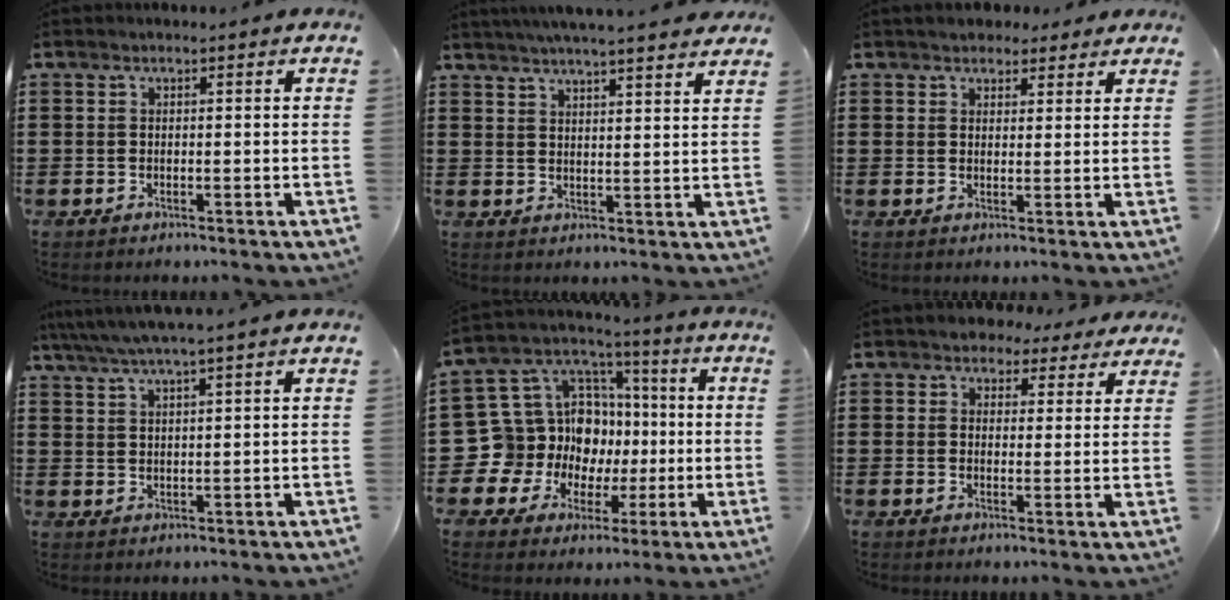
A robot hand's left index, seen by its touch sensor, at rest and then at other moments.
{"total": 4.4, "force": [4.1, -0.5, 1.5], "torque": [-0.042, -0.015, 0.072]}
{"total": 2.7, "force": [2.3, 1.4, 0.3], "torque": [-0.015, 0.004, 0.043]}
{"total": 3.7, "force": [3.0, -0.5, 2.1], "torque": [-0.049, -0.007, 0.052]}
{"total": 14.2, "force": [-1.6, 13.6, 4.0], "torque": [-0.120, -0.021, 0.000]}
{"total": 3.5, "force": [2.9, 1.9, 0.7], "torque": [-0.020, -0.002, 0.052]}